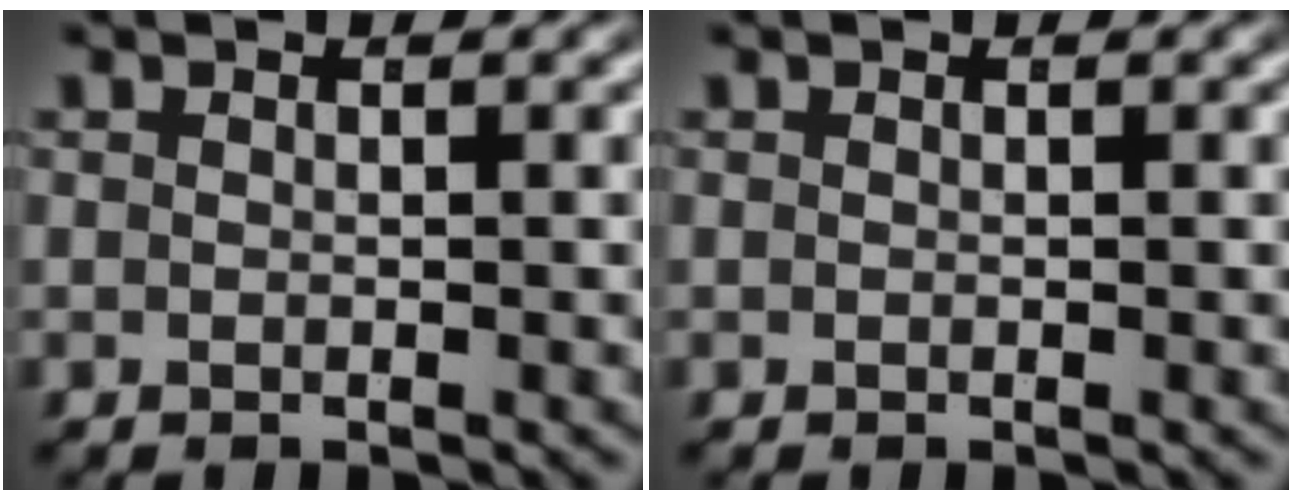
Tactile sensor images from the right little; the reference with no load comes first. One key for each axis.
{"total": 0.0}